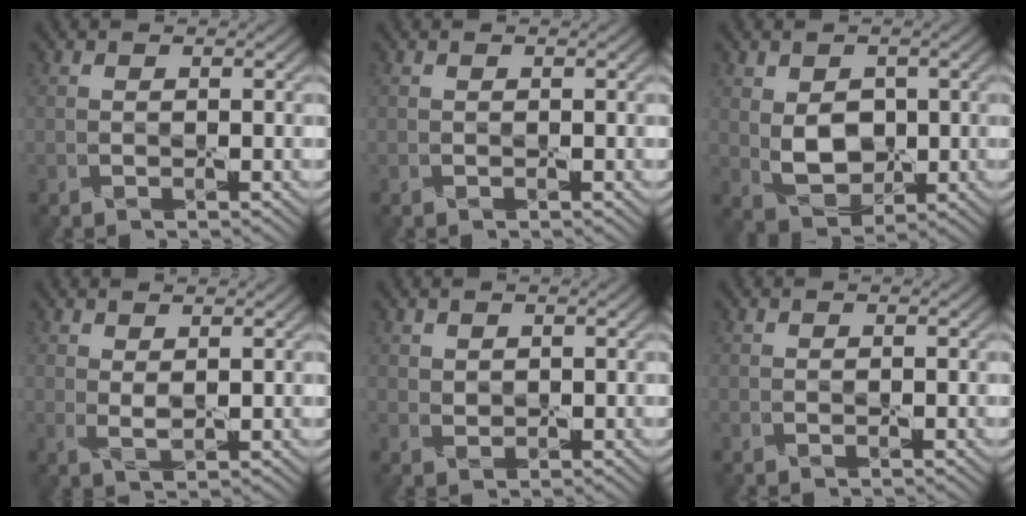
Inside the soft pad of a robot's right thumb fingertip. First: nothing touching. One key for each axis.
{"total": 0.0}
{"total": 5.1, "fx": 0.5, "fy": 3.8, "fz": 3.3, "tx": -0.073, "ty": -0.008, "tz": 0.019}
{"total": 1.8, "fx": 1.1, "fy": 0.5, "fz": 1.2, "tx": -0.031, "ty": -0.003, "tz": 0.026}
{"total": 1.1, "fx": 0.9, "fy": 0.6, "fz": 0.0, "tx": -0.004, "ty": -0.002, "tz": 0.023}
{"total": 0.0}